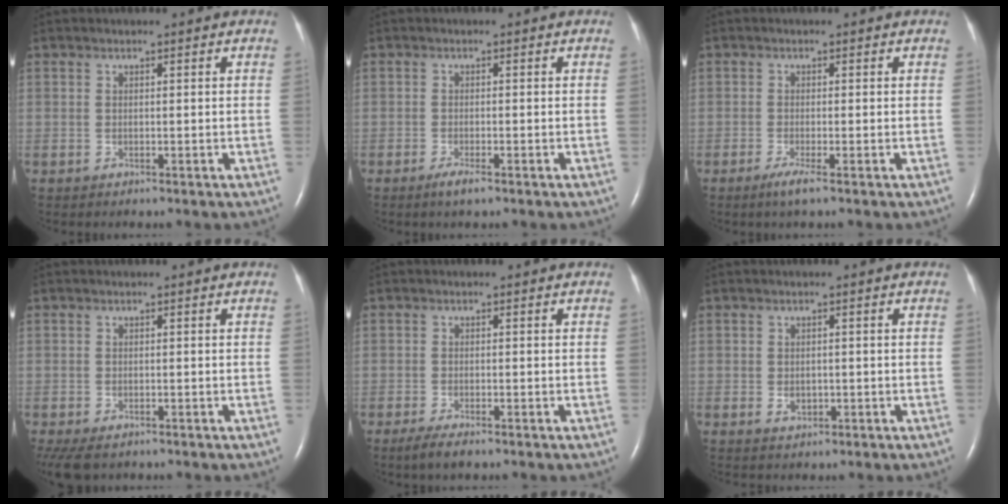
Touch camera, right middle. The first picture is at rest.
{"total": 2.0, "force": [-1.4, 0.2, 1.5], "torque": [-0.036, -0.005, -0.027]}
{"total": 2.2, "force": [-1.3, -0.2, 1.7], "torque": [-0.041, -0.008, -0.029]}
{"total": 6.2, "force": [-4.3, 3.2, 3.1], "torque": [-0.067, -0.012, -0.068]}
{"total": 3.1, "force": [-2.2, 0.6, 2.1], "torque": [-0.047, -0.008, -0.039]}
{"total": 1.7, "force": [-0.6, 1.3, 0.9], "torque": [-0.017, 0.002, -0.003]}